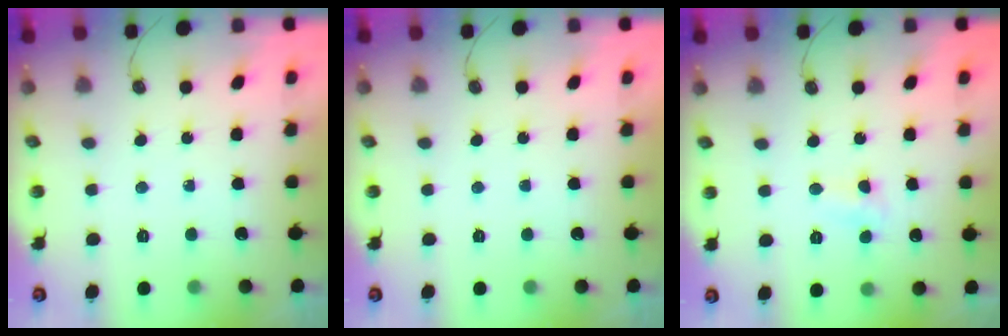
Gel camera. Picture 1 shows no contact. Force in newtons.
{"total": 0.0}
{"total": 3.8, "press": 3.8, "slide": 0.5}